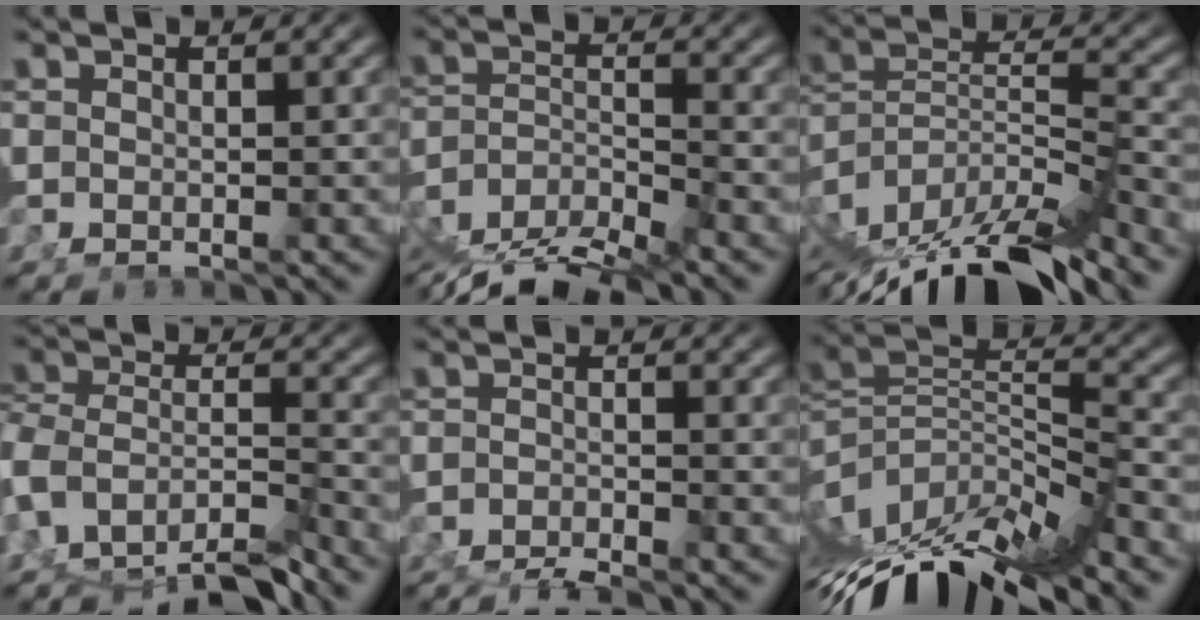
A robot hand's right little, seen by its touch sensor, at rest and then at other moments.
{"total": 11.5, "force": [-7.0, 7.5, 5.2], "torque": [-0.102, -0.047, -0.112]}
{"total": 12.4, "force": [-6.6, 7.6, 7.3], "torque": [-0.147, -0.042, -0.096]}
{"total": 8.8, "force": [-4.5, 6.1, 4.5], "torque": [-0.104, -0.044, -0.070]}
{"total": 2.6, "force": [-2.4, 0.5, 0.6], "torque": [-0.008, -0.004, -0.042]}
{"total": 12.5, "force": [-4.9, 7.2, 9.0], "torque": [-0.174, -0.041, -0.063]}